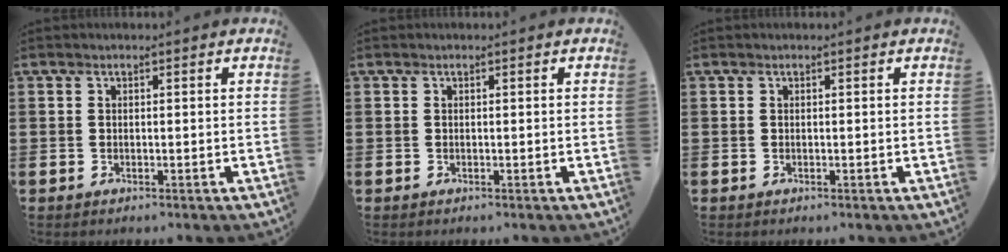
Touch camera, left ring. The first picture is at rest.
{"total": 0.0}
{"total": 0.0}